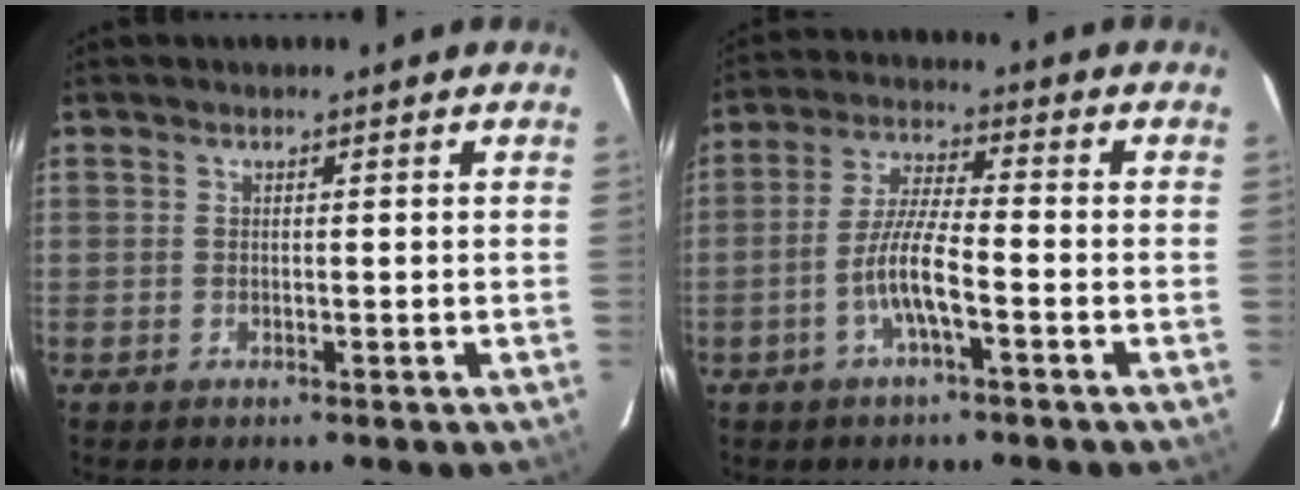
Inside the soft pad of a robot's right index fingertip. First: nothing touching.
{"total": 6.9, "force": [-3.0, 0.7, 6.1], "torque": [-0.129, 0.005, -0.056]}